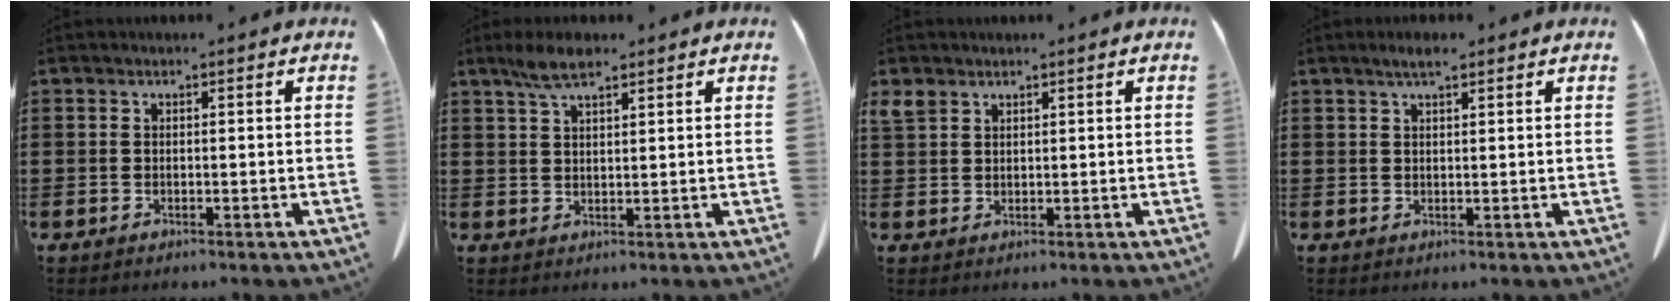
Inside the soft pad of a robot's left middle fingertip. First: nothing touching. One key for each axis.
{"total": 4.9, "fx": 3.1, "fy": 1.4, "fz": 3.4, "tx": -0.074, "ty": 0.004, "tz": 0.057}
{"total": 2.1, "fx": 1.7, "fy": 1.1, "fz": 0.8, "tx": -0.021, "ty": 0.003, "tz": 0.033}
{"total": 2.4, "fx": 1.7, "fy": 0.4, "fz": 1.6, "tx": -0.034, "ty": 0.003, "tz": 0.029}